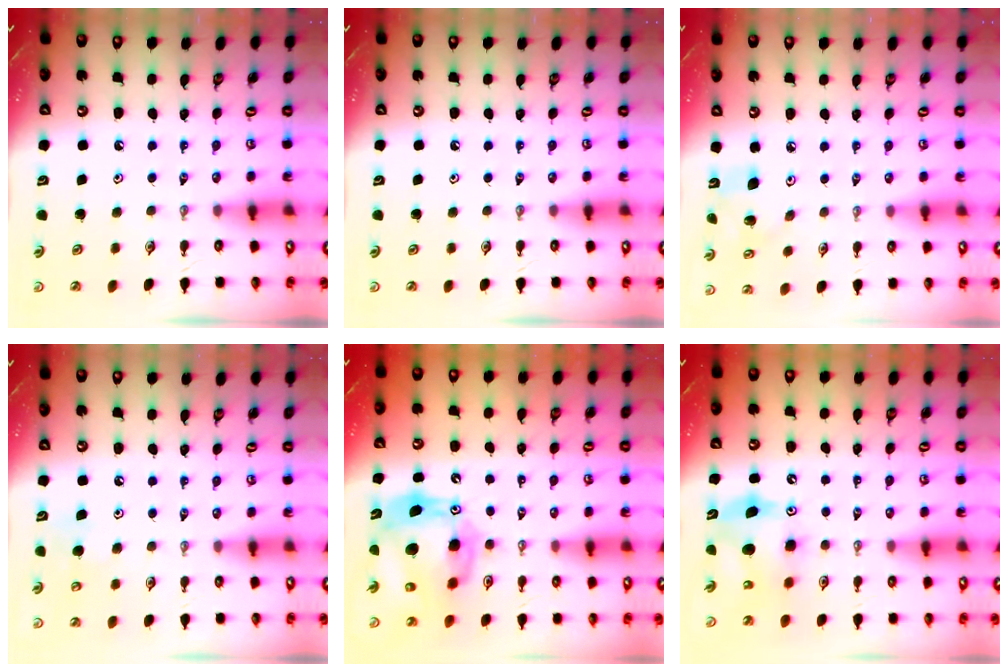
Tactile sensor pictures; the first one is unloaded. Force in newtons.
{"total": 0.0}
{"total": 9.0, "press": 8.8, "slide": 1.4}
{"total": 6.5, "press": 6.4, "slide": 0.9}
{"total": 15.6, "press": 15.5, "slide": 1.4}
{"total": 8.8, "press": 8.6, "slide": 1.7}